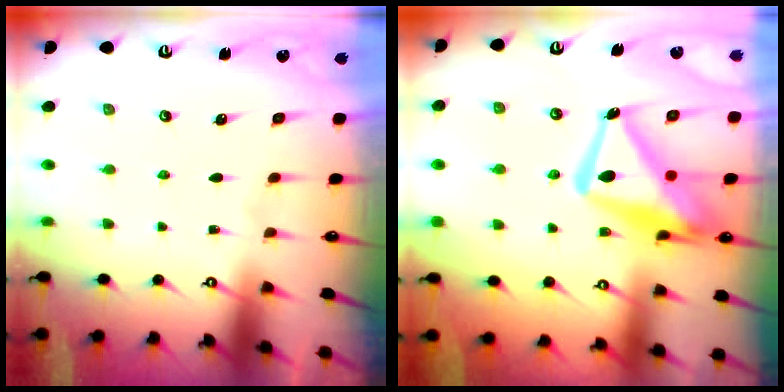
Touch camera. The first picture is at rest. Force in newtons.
{"total": 18.2, "press": 18.1, "slide": 1.7}